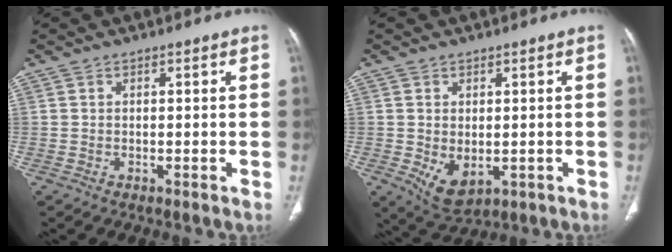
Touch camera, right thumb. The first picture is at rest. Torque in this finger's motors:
{"motor_torque": [-0.20, 0.46, -0.07, 0.09, 0.16]}